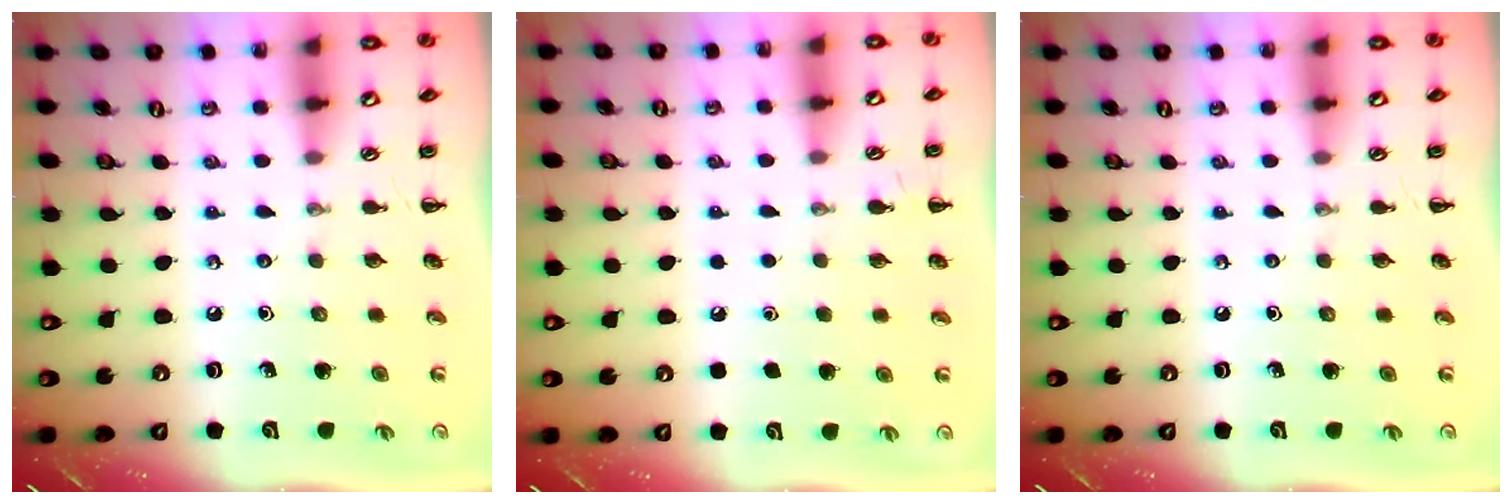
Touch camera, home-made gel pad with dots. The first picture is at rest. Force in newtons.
{"total": 1.8, "press": 1.8, "slide": 0.1}
{"total": 0.0}